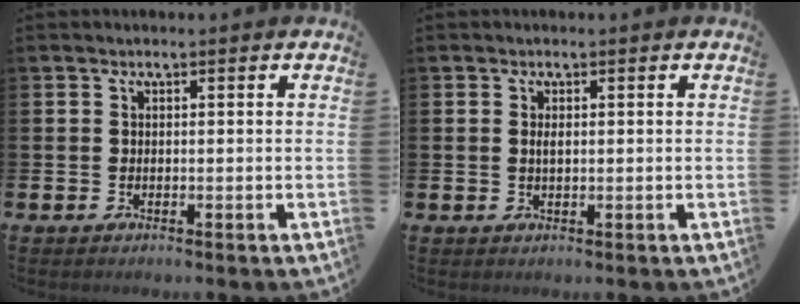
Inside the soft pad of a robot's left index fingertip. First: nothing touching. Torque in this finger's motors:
{"motor_torque": [0.40, -0.20, 0.04, 0.04]}